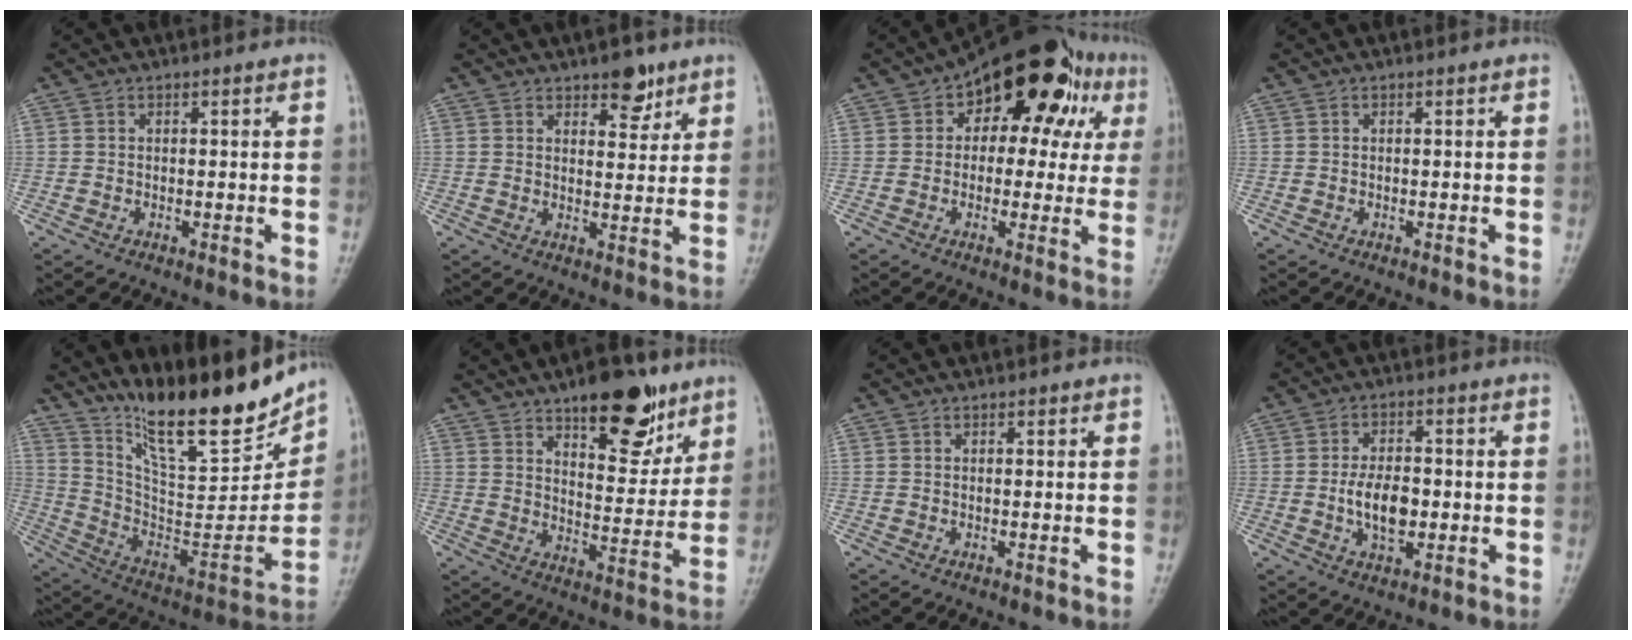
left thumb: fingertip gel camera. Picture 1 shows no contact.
{"total": 5.5, "force": [3.7, 2.7, 3.1], "torque": [-0.015, -0.022, 0.052]}
{"total": 16.2, "force": [5.0, 9.7, 11.9], "torque": [-0.095, 0.026, 0.057]}
{"total": 0.0}
{"total": 23.2, "force": [17.0, 6.3, 14.4], "torque": [-0.190, -0.081, 0.295]}
{"total": 15.2, "force": [9.8, 6.5, 9.7], "torque": [-0.090, -0.059, 0.148]}
{"total": 0.0}
{"total": 7.7, "force": [-1.0, 4.4, 6.2], "torque": [-0.100, 0.002, -0.017]}